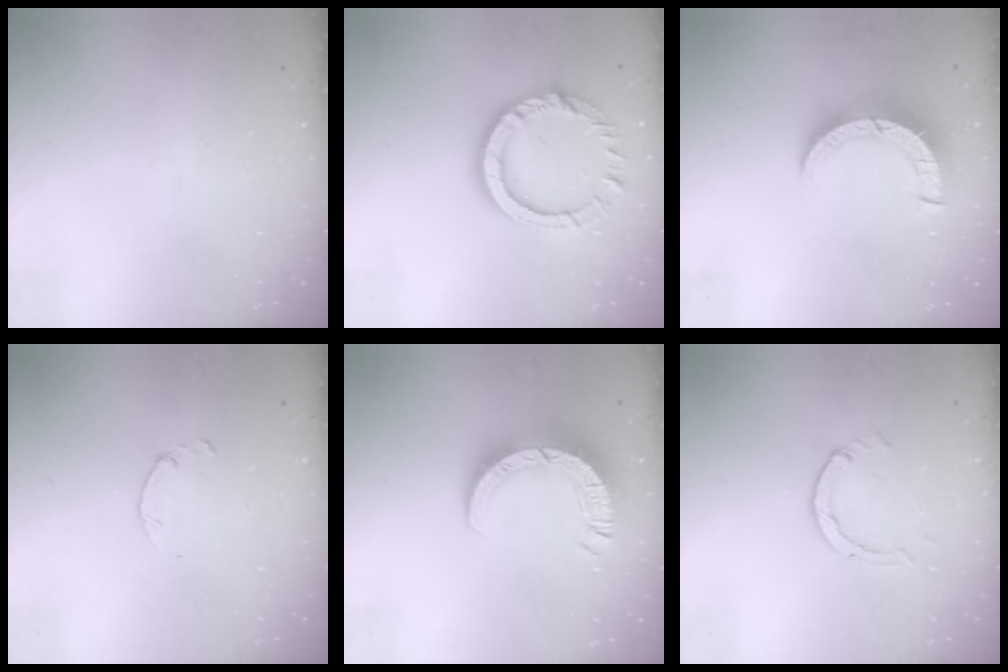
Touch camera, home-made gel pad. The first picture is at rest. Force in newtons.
{"total": 12.8, "press": 12.7, "slide": 1.4}
{"total": 8.8, "press": 8.8, "slide": 1.1}
{"total": 1.5, "press": 1.4, "slide": 0.3}
{"total": 10.6, "press": 10.5, "slide": 1.0}
{"total": 2.6, "press": 2.5, "slide": 0.3}